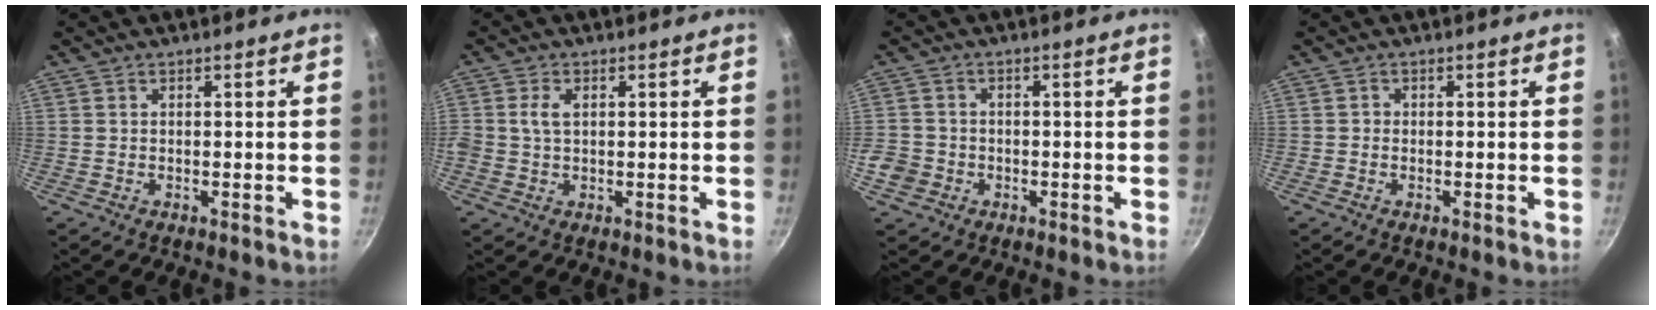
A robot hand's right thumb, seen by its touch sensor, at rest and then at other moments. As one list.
[{"total": 3.2, "force": [0.6, 2.2, 2.3], "torque": [-0.039, 0.006, 0.009]}, {"total": 5.5, "force": [-2.0, 4.8, 1.9], "torque": [-0.033, 0.023, -0.036]}, {"total": 0.8, "force": [-0.2, 0.7, 0.1], "torque": [0.001, 0.002, -0.008]}]